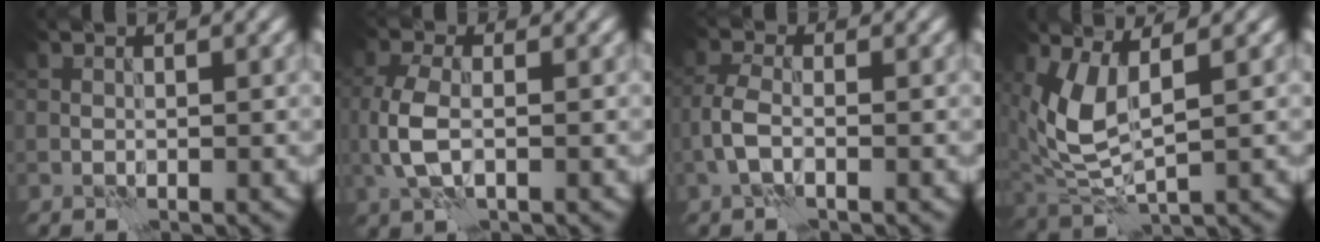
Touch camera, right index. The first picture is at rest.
{"total": 3.7, "force": [-0.1, 2.0, 3.1], "torque": [-0.080, 0.003, -0.003]}
{"total": 2.4, "force": [-0.9, 1.1, 2.0], "torque": [-0.048, 0.006, -0.024]}
{"total": 5.4, "force": [1.4, 2.6, 4.5], "torque": [-0.119, -0.008, 0.036]}